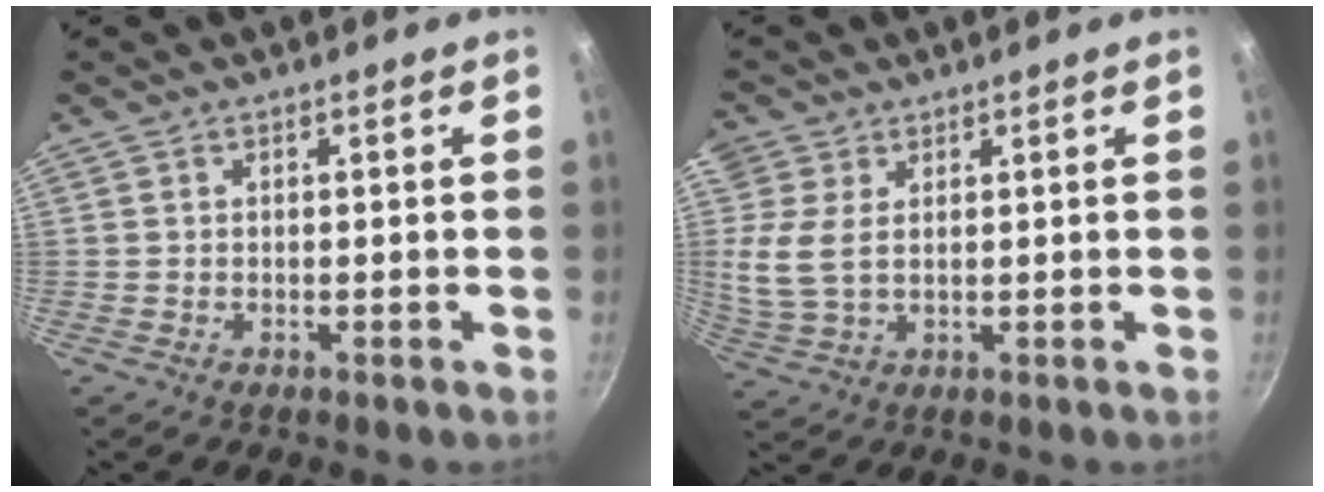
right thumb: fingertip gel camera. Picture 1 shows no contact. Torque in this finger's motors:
{"motor_torque": [-0.10, 0.22, -0.15, 0.66, 0.14]}